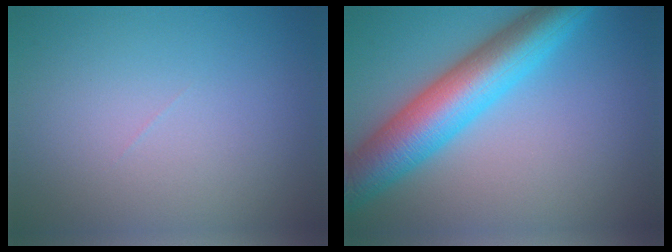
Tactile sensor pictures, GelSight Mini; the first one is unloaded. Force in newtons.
{"total": 9.0, "press": 9.0, "slide": 0.0}